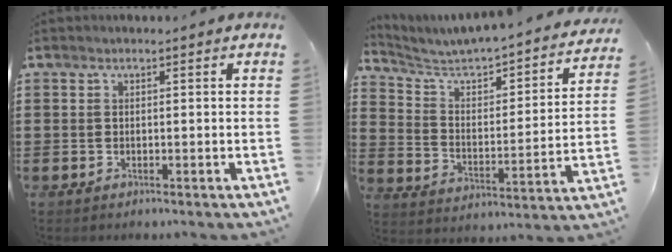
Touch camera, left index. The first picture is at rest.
{"total": 3.5, "force": [3.0, 1.1, 1.4], "torque": [-0.051, -0.036, 0.038]}